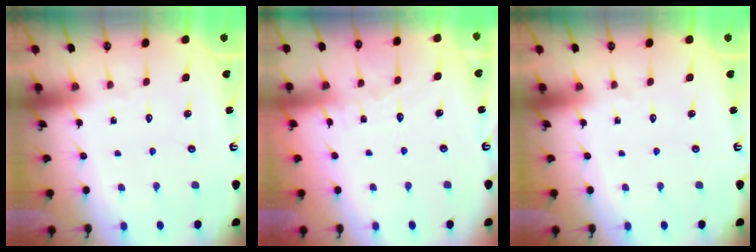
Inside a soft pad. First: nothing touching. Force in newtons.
{"total": 4.3, "press": 4.3, "slide": 0.1}
{"total": 0.0}